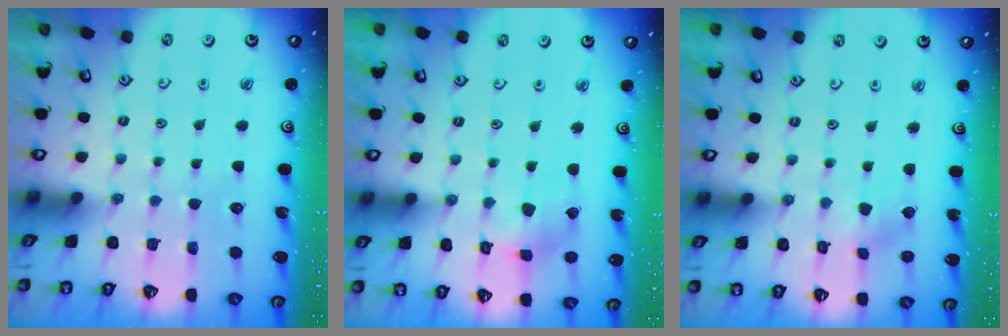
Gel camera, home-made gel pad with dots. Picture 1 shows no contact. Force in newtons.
{"total": 3.6, "press": 3.6, "slide": 0.5}
{"total": 2.4, "press": 2.4, "slide": 0.6}